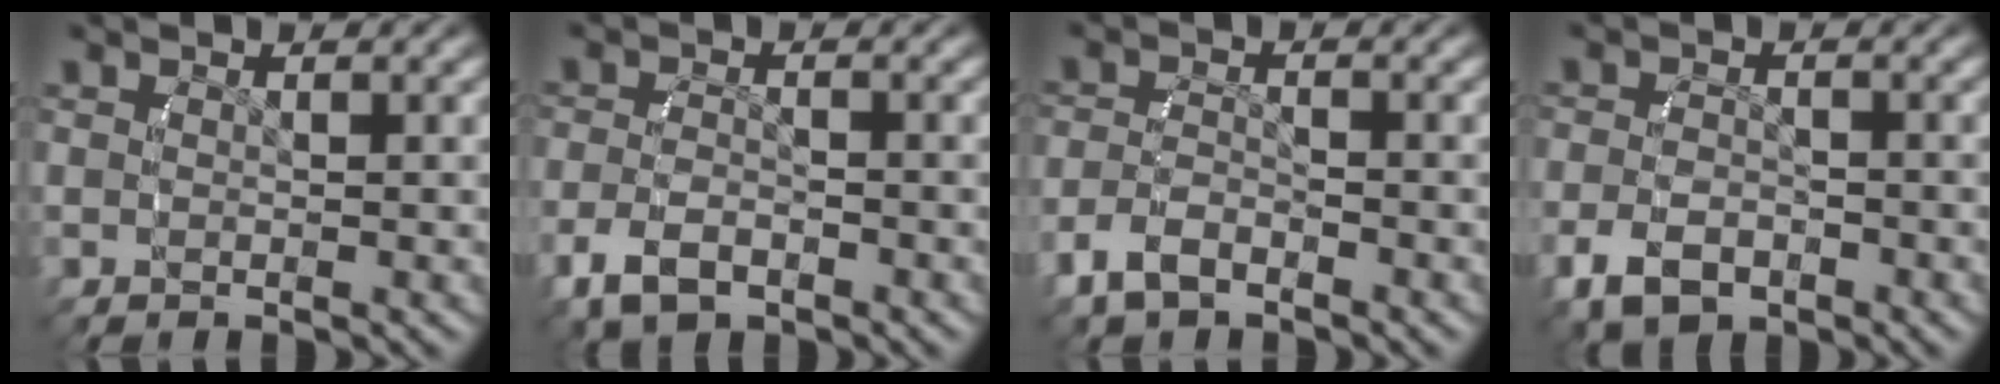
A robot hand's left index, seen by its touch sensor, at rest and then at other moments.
{"total": 3.5, "force": [-1.7, 2.1, 2.2], "torque": [-0.050, -0.010, -0.021]}
{"total": 2.8, "force": [-1.8, 1.5, 1.5], "torque": [-0.036, -0.005, -0.025]}
{"total": 3.7, "force": [-1.8, 2.5, 2.1], "torque": [-0.040, -0.010, -0.023]}